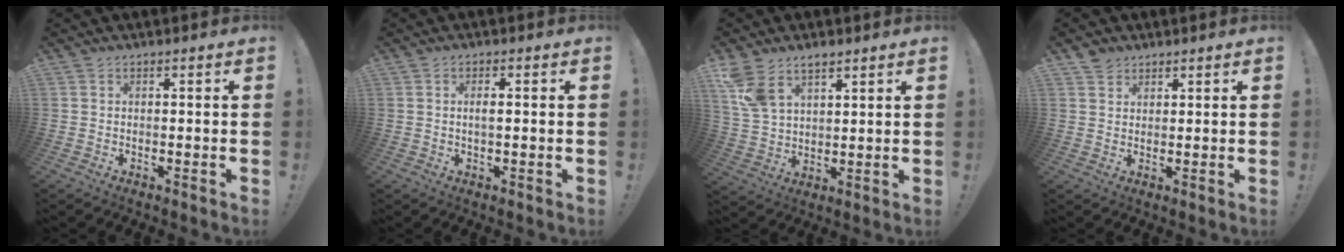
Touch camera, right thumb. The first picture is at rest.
{"total": 2.1, "force": [0.0, 0.6, 2.0], "torque": [-0.039, 0.003, -0.003]}
{"total": 8.7, "force": [6.0, 4.7, 4.3], "torque": [-0.097, -0.022, 0.118]}
{"total": 3.1, "force": [2.4, 2.0, 0.4], "torque": [-0.008, -0.010, 0.045]}